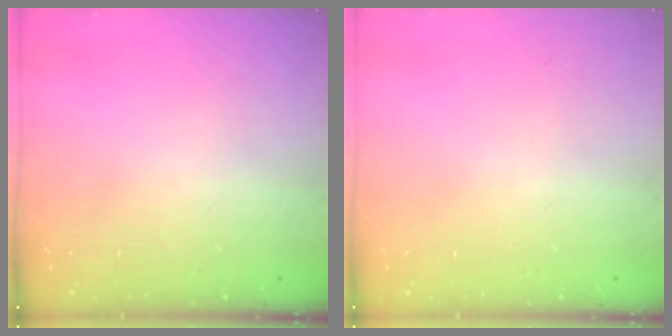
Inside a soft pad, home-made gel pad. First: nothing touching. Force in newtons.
{"total": 0.0}